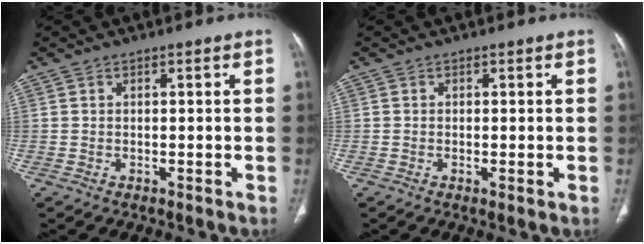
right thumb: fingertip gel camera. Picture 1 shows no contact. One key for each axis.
{"total": 0.9, "fx": -0.2, "fy": 0.2, "fz": 0.9, "tx": -0.022, "ty": -0.005, "tz": -0.004}